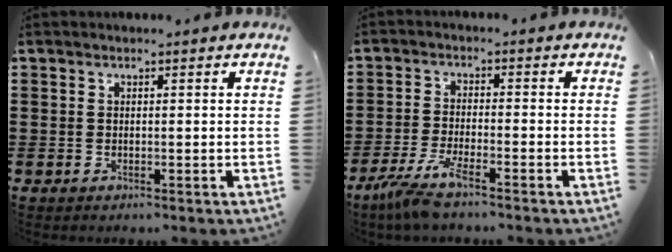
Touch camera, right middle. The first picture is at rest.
{"total": 5.5, "force": [-4.2, 0.3, 3.6], "torque": [-0.092, -0.021, -0.083]}